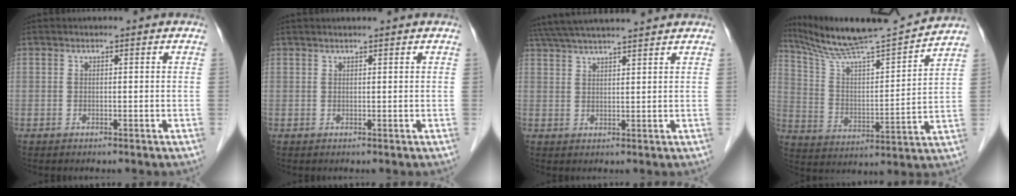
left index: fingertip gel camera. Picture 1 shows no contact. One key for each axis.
{"total": 1.4, "fx": 1.0, "fy": -0.3, "fz": 0.8, "tx": -0.007, "ty": 0.013, "tz": 0.021}
{"total": 11.8, "fx": 10.6, "fy": -0.1, "fz": 5.1, "tx": -0.099, "ty": 0.030, "tz": 0.168}
{"total": 16.6, "fx": 15.3, "fy": -0.4, "fz": 6.5, "tx": -0.118, "ty": -0.009, "tz": 0.257}